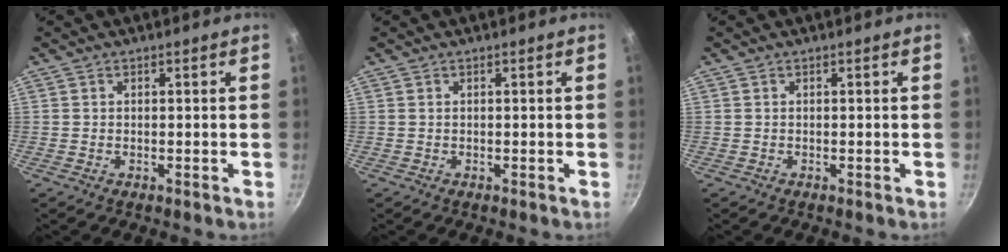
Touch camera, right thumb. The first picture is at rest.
{"total": 0.0}
{"total": 0.0}